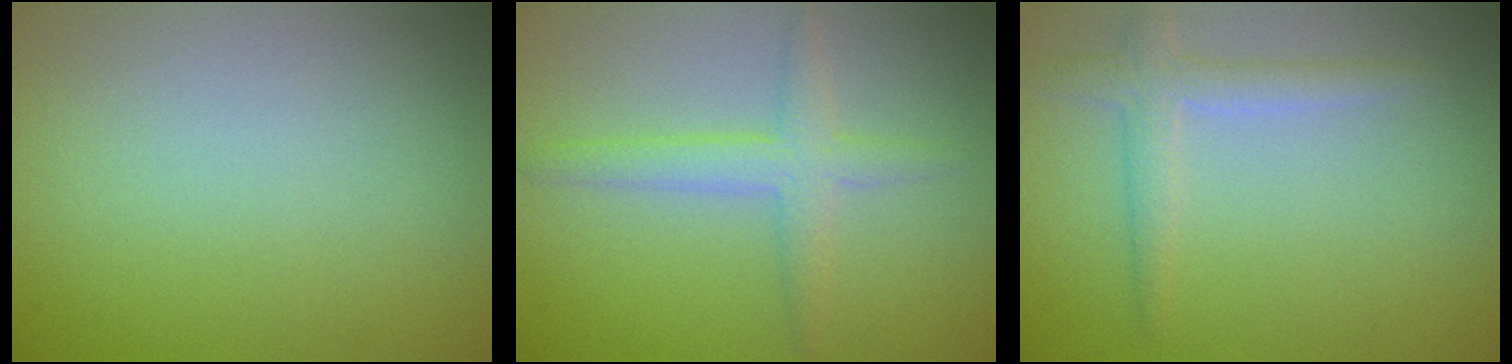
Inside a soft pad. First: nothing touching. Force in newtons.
{"total": 2.7, "press": 2.7, "slide": 0.2}
{"total": 2.3, "press": 2.3, "slide": 0.1}